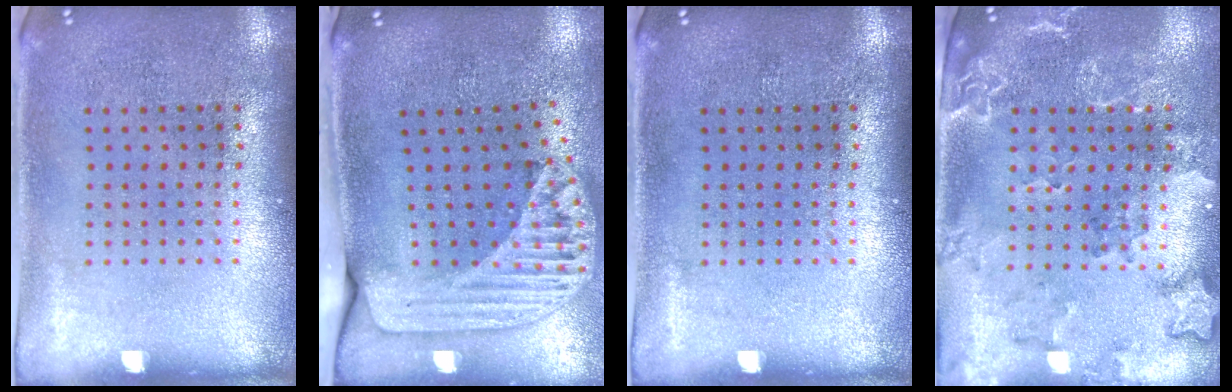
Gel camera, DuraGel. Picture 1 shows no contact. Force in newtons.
{"total": 2.3, "press": 1.7, "slide": 1.5}
{"total": 0.0}
{"total": 2.1, "press": 2.0, "slide": 0.7}